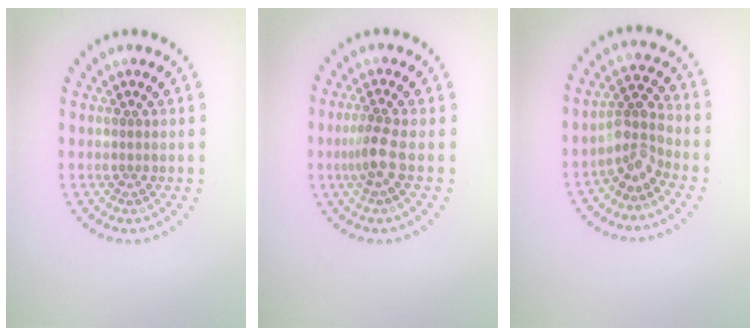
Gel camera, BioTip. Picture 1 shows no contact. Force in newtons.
{"total": 2.2, "press": 1.7, "slide": 1.4}
{"total": 2.9, "press": 2.2, "slide": 1.8}